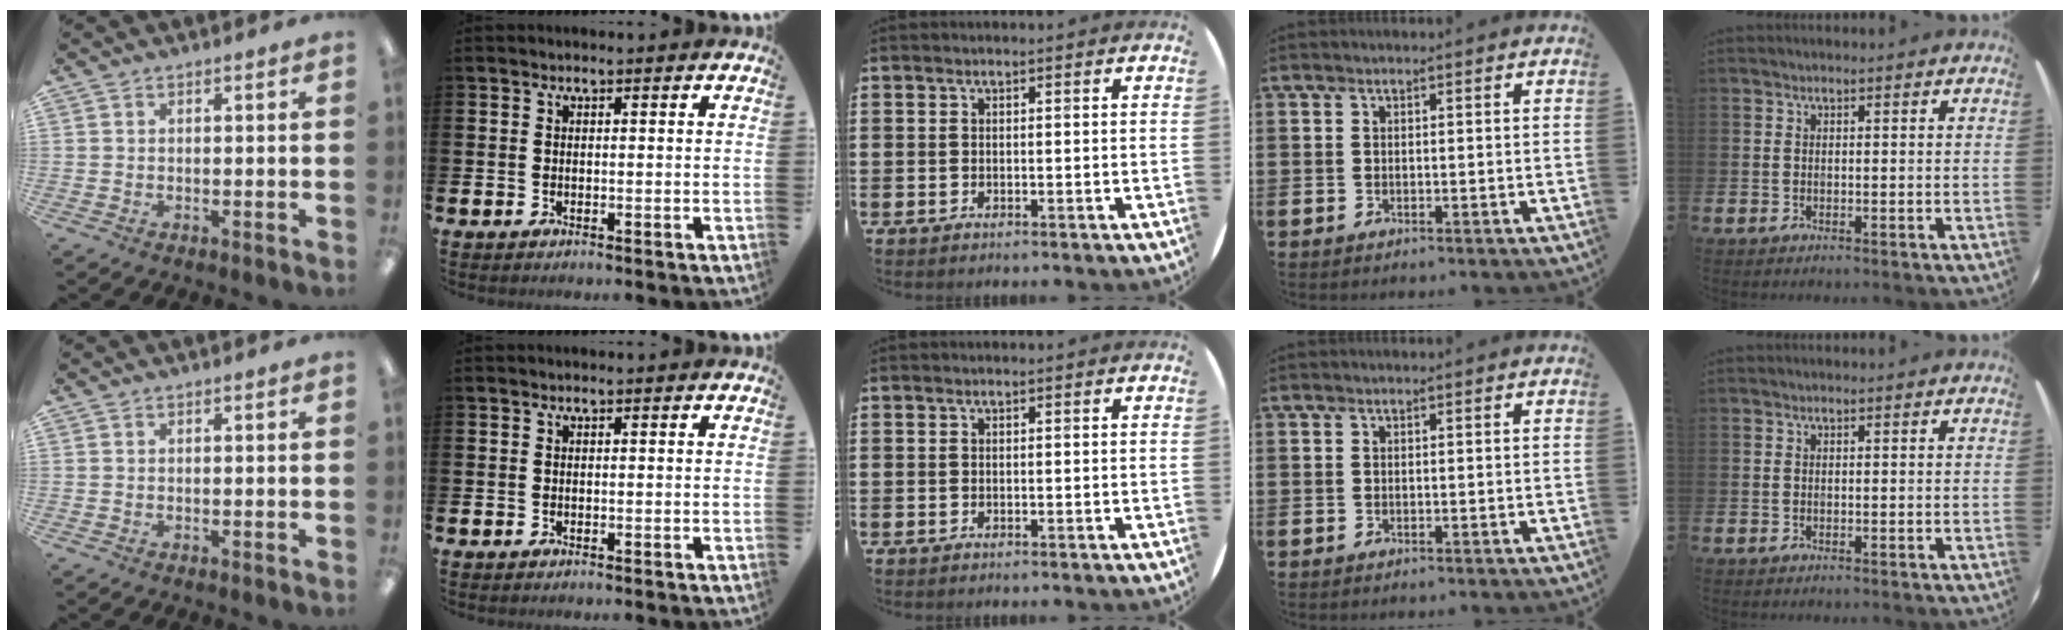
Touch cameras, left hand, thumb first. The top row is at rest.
{}